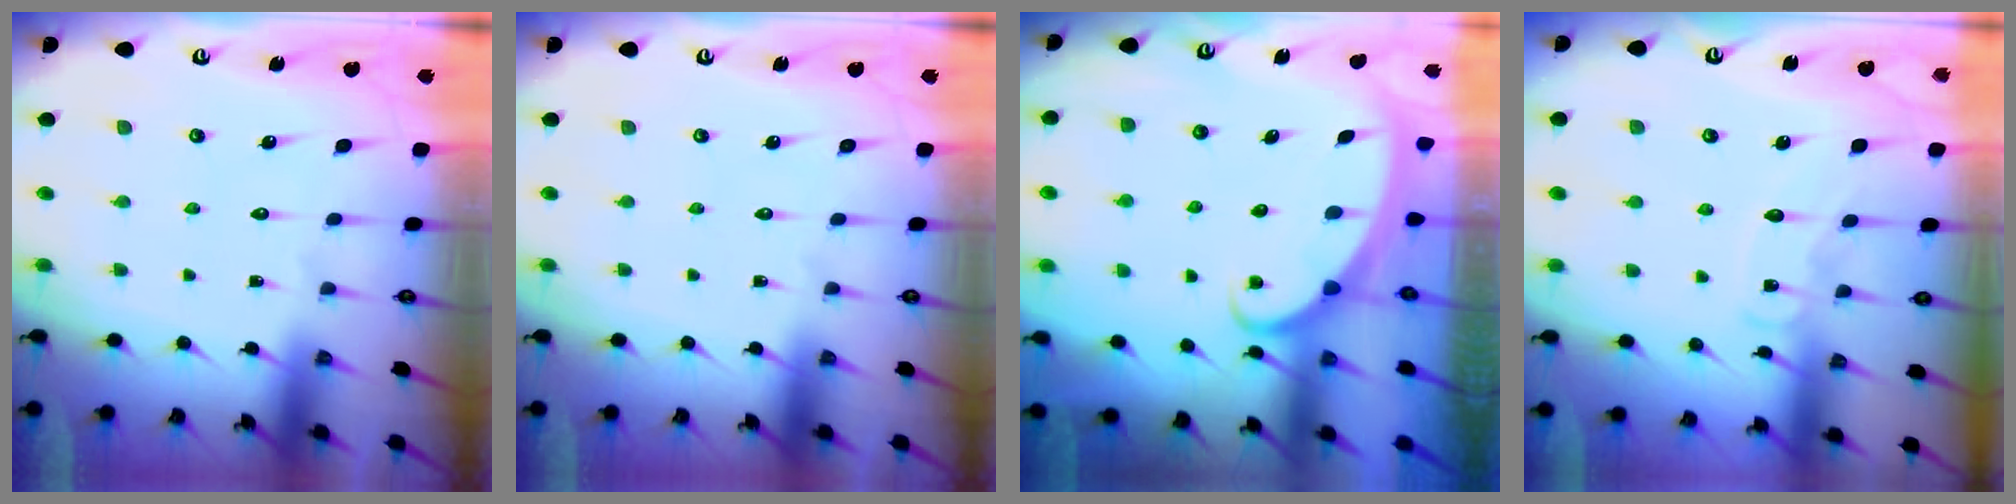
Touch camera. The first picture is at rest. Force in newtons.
{"total": 0.0}
{"total": 2.5, "press": 2.5, "slide": 0.3}
{"total": 7.4, "press": 7.4, "slide": 0.7}